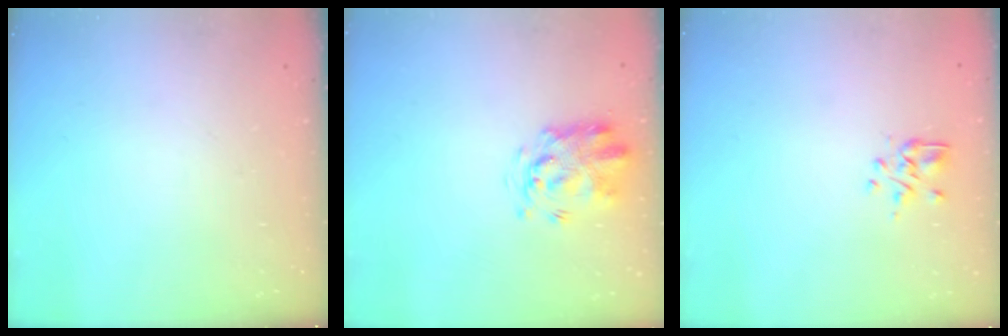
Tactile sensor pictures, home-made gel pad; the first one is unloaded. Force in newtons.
{"total": 3.4, "press": 3.3, "slide": 0.7}
{"total": 2.5, "press": 2.3, "slide": 1.0}